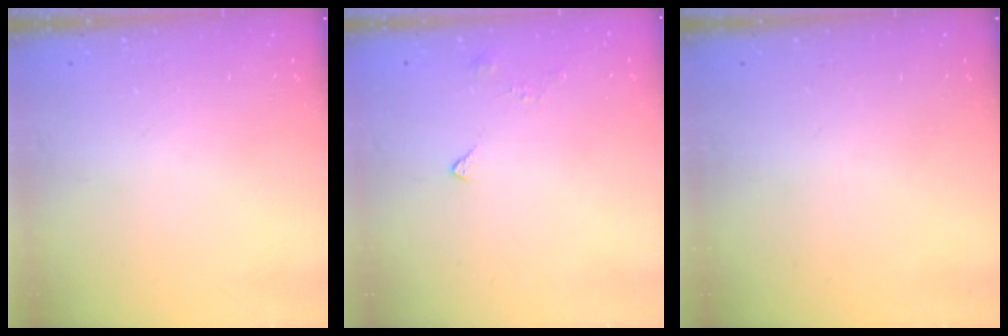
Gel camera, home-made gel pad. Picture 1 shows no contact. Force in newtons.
{"total": 2.6, "press": 2.6, "slide": 0.5}
{"total": 0.0}